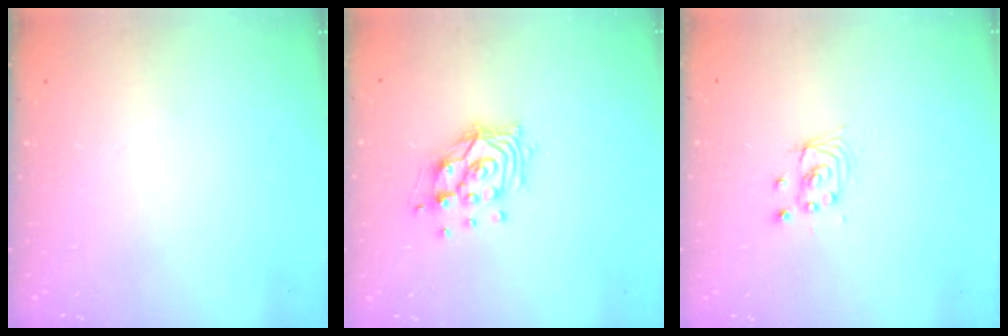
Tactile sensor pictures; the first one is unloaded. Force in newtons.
{"total": 10.1, "press": 10.0, "slide": 1.1}
{"total": 2.9, "press": 2.9, "slide": 0.1}